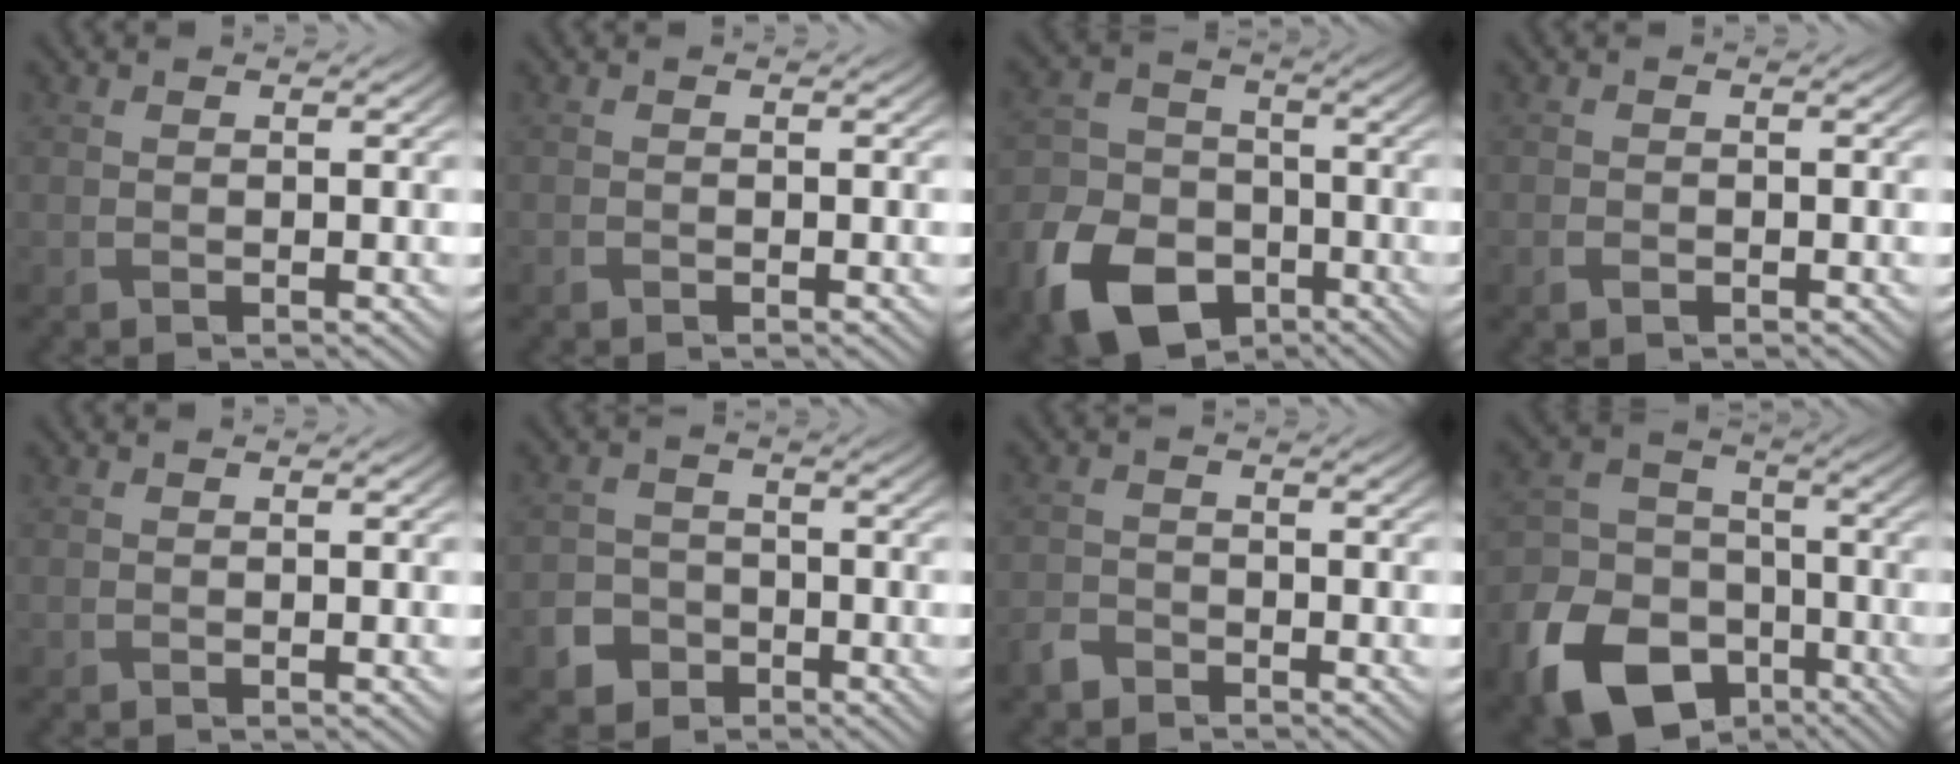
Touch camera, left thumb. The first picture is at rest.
{"total": 0.8, "force": [-0.6, 0.4, 0.3], "torque": [-0.006, -0.003, -0.011]}
{"total": 13.1, "force": [-7.2, 8.7, 6.7], "torque": [-0.166, -0.038, -0.138]}
{"total": 1.5, "force": [-0.8, 1.0, 0.7], "torque": [-0.016, -0.004, -0.017]}
{"total": 0.0}
{"total": 4.1, "force": [-2.4, 3.0, 1.2], "torque": [-0.029, -0.006, -0.049]}
{"total": 2.5, "force": [-2.1, 1.3, 0.8], "torque": [-0.018, -0.004, -0.052]}
{"total": 15.6, "force": [-8.8, 10.5, 7.6], "torque": [-0.198, -0.048, -0.159]}